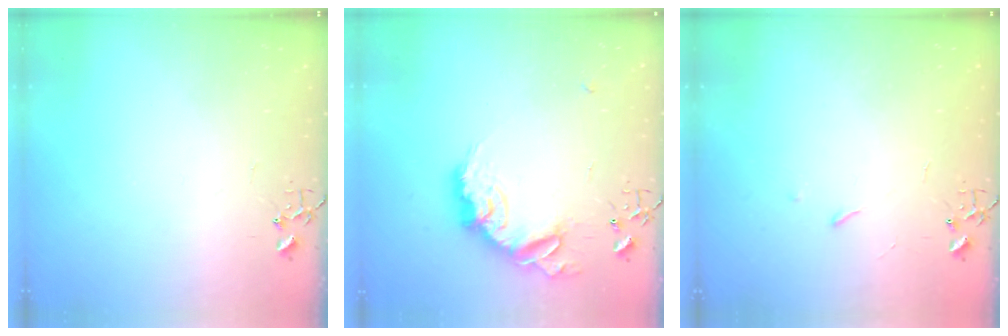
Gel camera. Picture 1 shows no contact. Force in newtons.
{"total": 16.1, "press": 16.1, "slide": 1.0}
{"total": 2.9, "press": 2.8, "slide": 0.5}